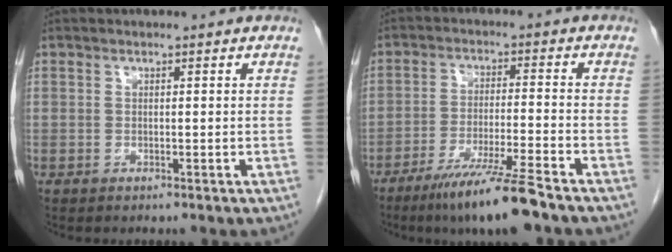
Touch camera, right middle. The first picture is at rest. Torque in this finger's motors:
{"motor_torque": [0.89, -0.73, 0.32, 0.09]}